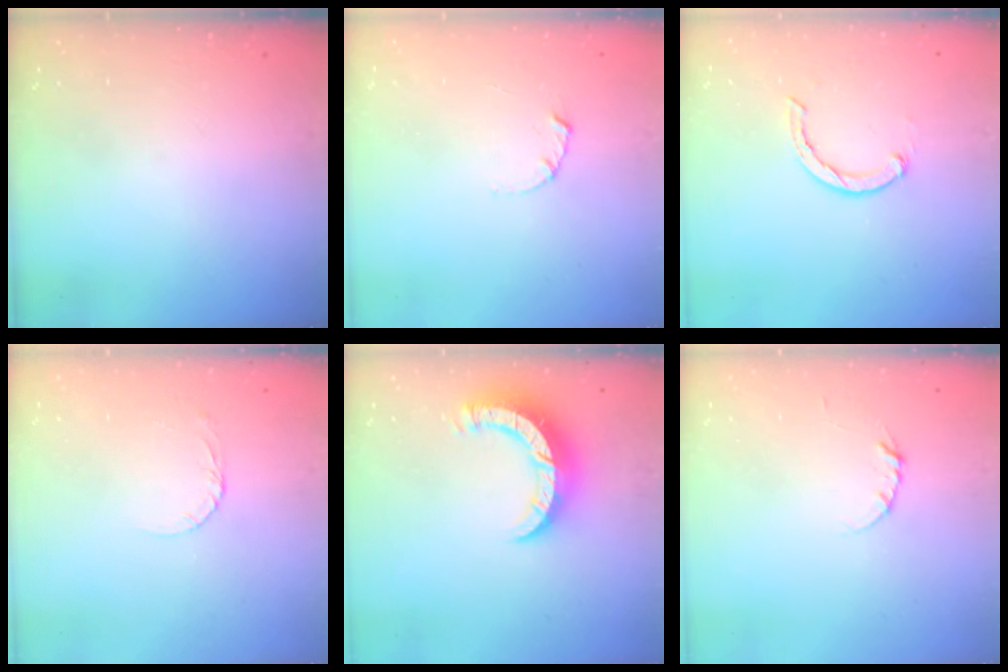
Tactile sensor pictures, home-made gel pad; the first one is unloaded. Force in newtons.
{"total": 1.7, "press": 1.6, "slide": 0.3}
{"total": 1.9, "press": 1.9, "slide": 0.3}
{"total": 2.6, "press": 2.6, "slide": 0.1}
{"total": 9.6, "press": 9.5, "slide": 1.2}
{"total": 3.7, "press": 3.7, "slide": 0.4}